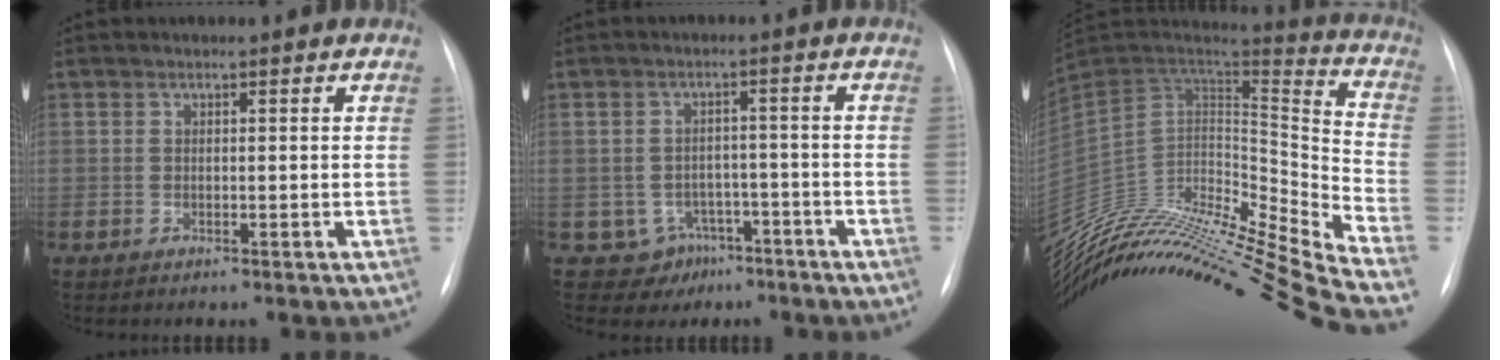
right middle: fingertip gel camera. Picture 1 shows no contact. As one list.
[{"total": 6.2, "force": [-3.4, 5.1, 0.3], "torque": [0.001, 0.012, -0.039]}, {"total": 32.1, "force": [-28.9, 0.0, 13.9], "torque": [-0.196, -0.018, -0.457]}]